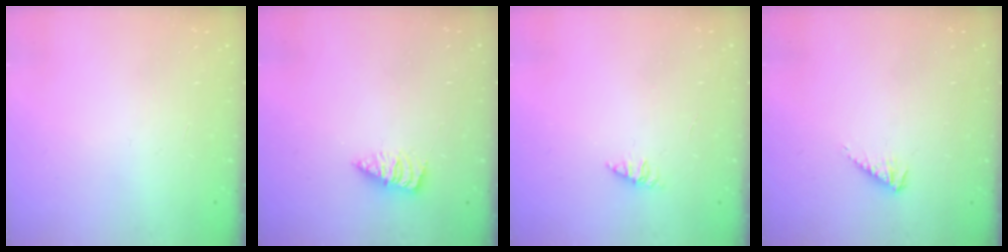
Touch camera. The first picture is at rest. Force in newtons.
{"total": 2.5, "press": 2.5, "slide": 0.3}
{"total": 1.6, "press": 1.6, "slide": 0.4}
{"total": 3.7, "press": 3.7, "slide": 0.6}